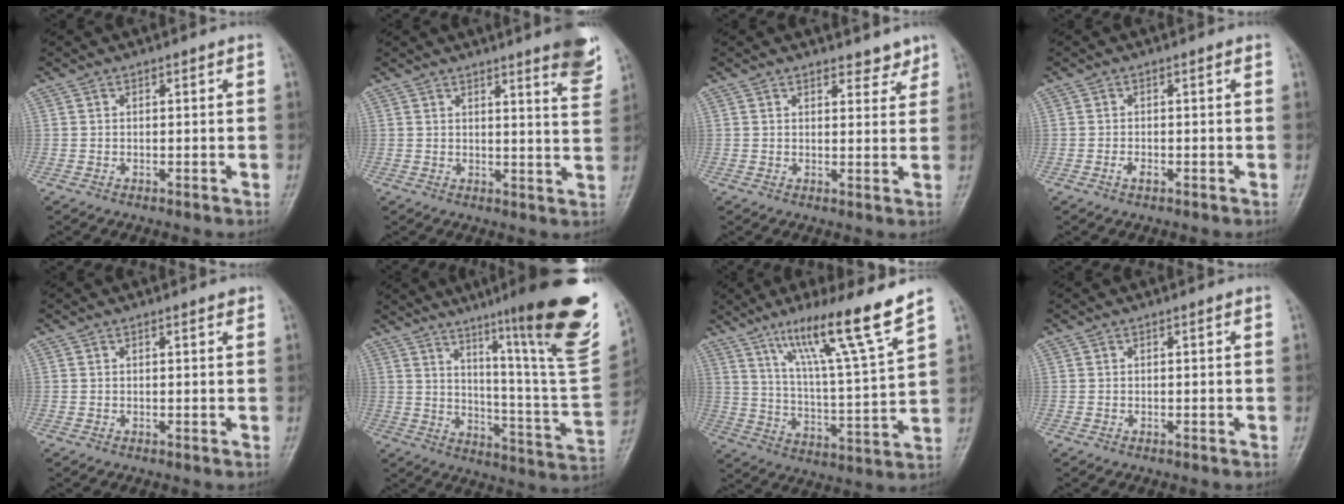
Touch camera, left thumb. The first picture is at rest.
{"total": 7.8, "force": [5.2, 0.8, 5.8], "torque": [-0.060, -0.033, 0.057]}
{"total": 3.4, "force": [2.9, 1.5, 0.9], "torque": [0.009, -0.021, 0.036]}
{"total": 1.3, "force": [-0.5, 0.6, 1.0], "torque": [-0.015, 0.004, -0.007]}
{"total": 0.8, "force": [0.6, 0.1, 0.5], "torque": [-0.006, -0.002, 0.007]}
{"total": 29.1, "force": [17.4, 2.7, 23.1], "torque": [-0.297, -0.080, 0.259]}
{"total": 15.8, "force": [10.7, -0.2, 11.7], "torque": [-0.189, -0.058, 0.181]}
{"total": 0.0}